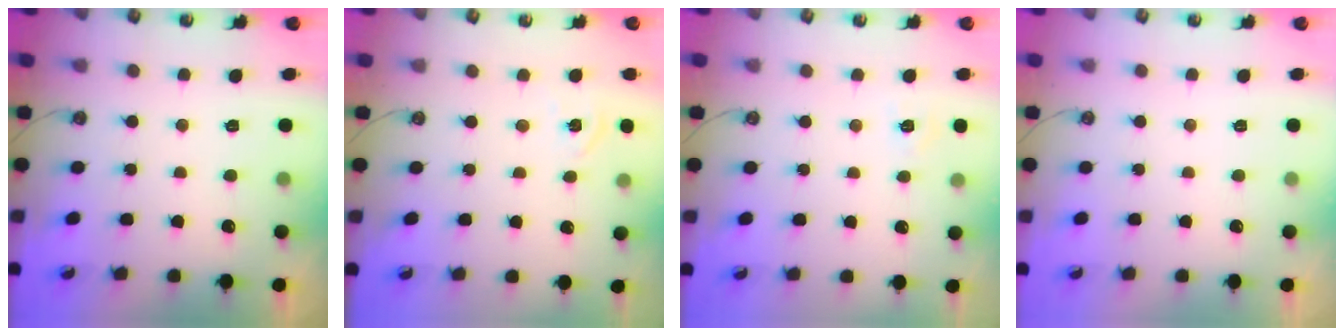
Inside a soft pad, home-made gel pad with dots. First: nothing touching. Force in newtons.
{"total": 4.4, "press": 4.3, "slide": 0.6}
{"total": 6.5, "press": 6.5, "slide": 0.8}
{"total": 0.0}